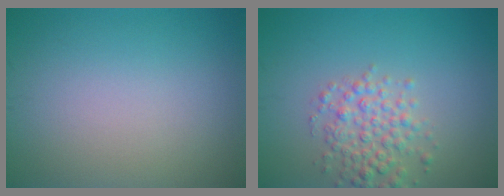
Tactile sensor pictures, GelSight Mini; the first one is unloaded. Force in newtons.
{"total": 3.5, "press": 3.5, "slide": 0.1}